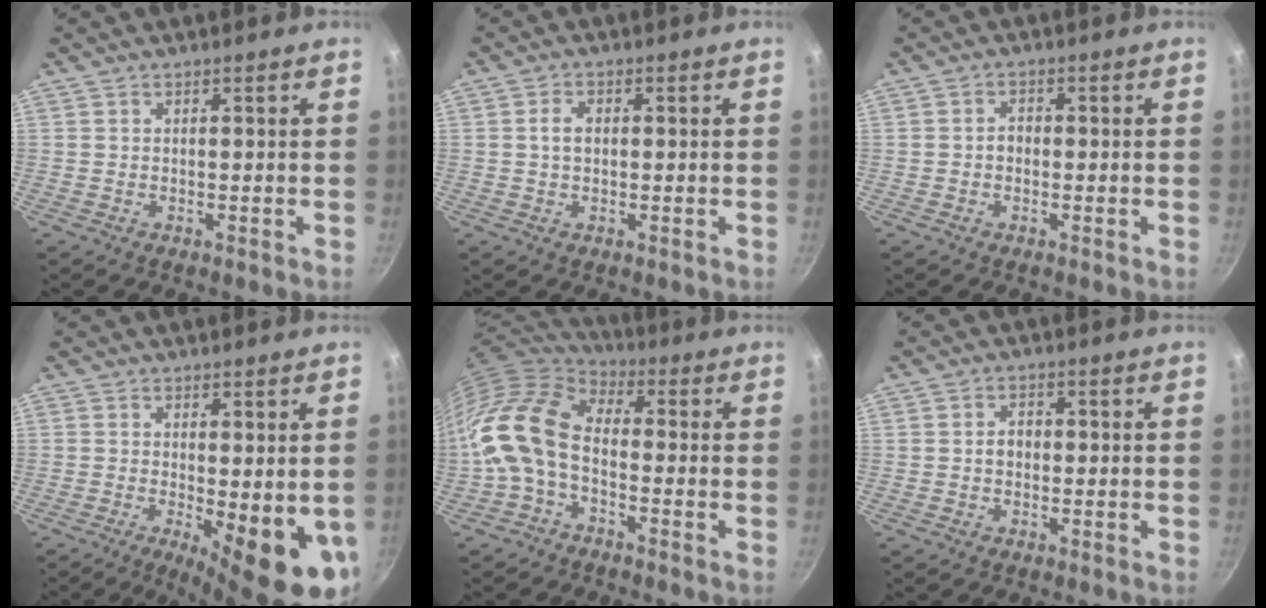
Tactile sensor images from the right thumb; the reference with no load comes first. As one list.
[{"total": 2.9, "force": [0.2, 2.0, 2.2], "torque": [-0.032, 0.008, 0.001]}, {"total": 2.0, "force": [-0.4, 1.6, 1.2], "torque": [-0.011, 0.011, -0.008]}, {"total": 12.3, "force": [-2.2, 3.7, 11.5], "torque": [-0.133, -0.018, -0.020]}, {"total": 14.9, "force": [-2.6, 9.2, 11.5], "torque": [-0.219, 0.034, -0.071]}, {"total": 2.8, "force": [-0.1, 2.2, 1.7], "torque": [-0.014, 0.011, -0.004]}]